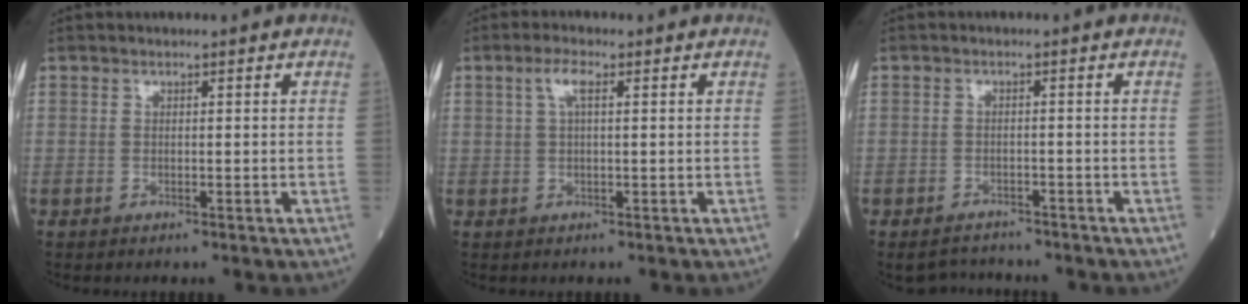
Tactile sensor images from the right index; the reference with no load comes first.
{"total": 2.5, "force": [1.0, 0.5, 2.2], "torque": [-0.048, 0.017, 0.023]}
{"total": 3.6, "force": [-3.3, 1.2, -0.2], "torque": [0.004, -0.003, -0.053]}